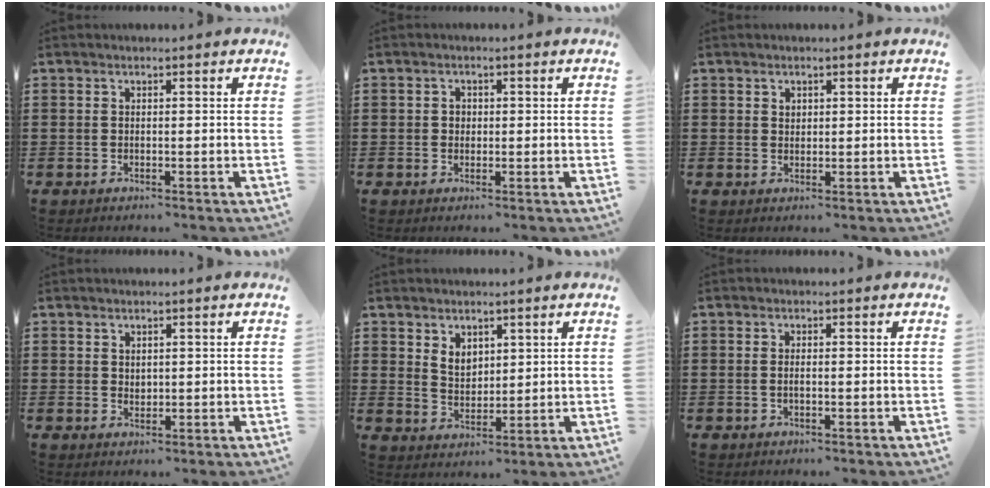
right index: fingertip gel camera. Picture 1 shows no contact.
{"total": 1.1, "force": [0.1, 1.0, 0.4], "torque": [-0.011, 0.005, 0.000]}
{"total": 1.1, "force": [0.7, 0.8, 0.3], "torque": [-0.008, 0.003, 0.013]}
{"total": 1.4, "force": [1.0, 0.9, 0.1], "torque": [-0.002, 0.005, 0.019]}
{"total": 3.6, "force": [2.3, 2.5, 1.2], "torque": [-0.033, 0.009, 0.043]}
{"total": 0.9, "force": [-0.1, 0.2, 0.8], "torque": [-0.017, -0.001, -0.002]}